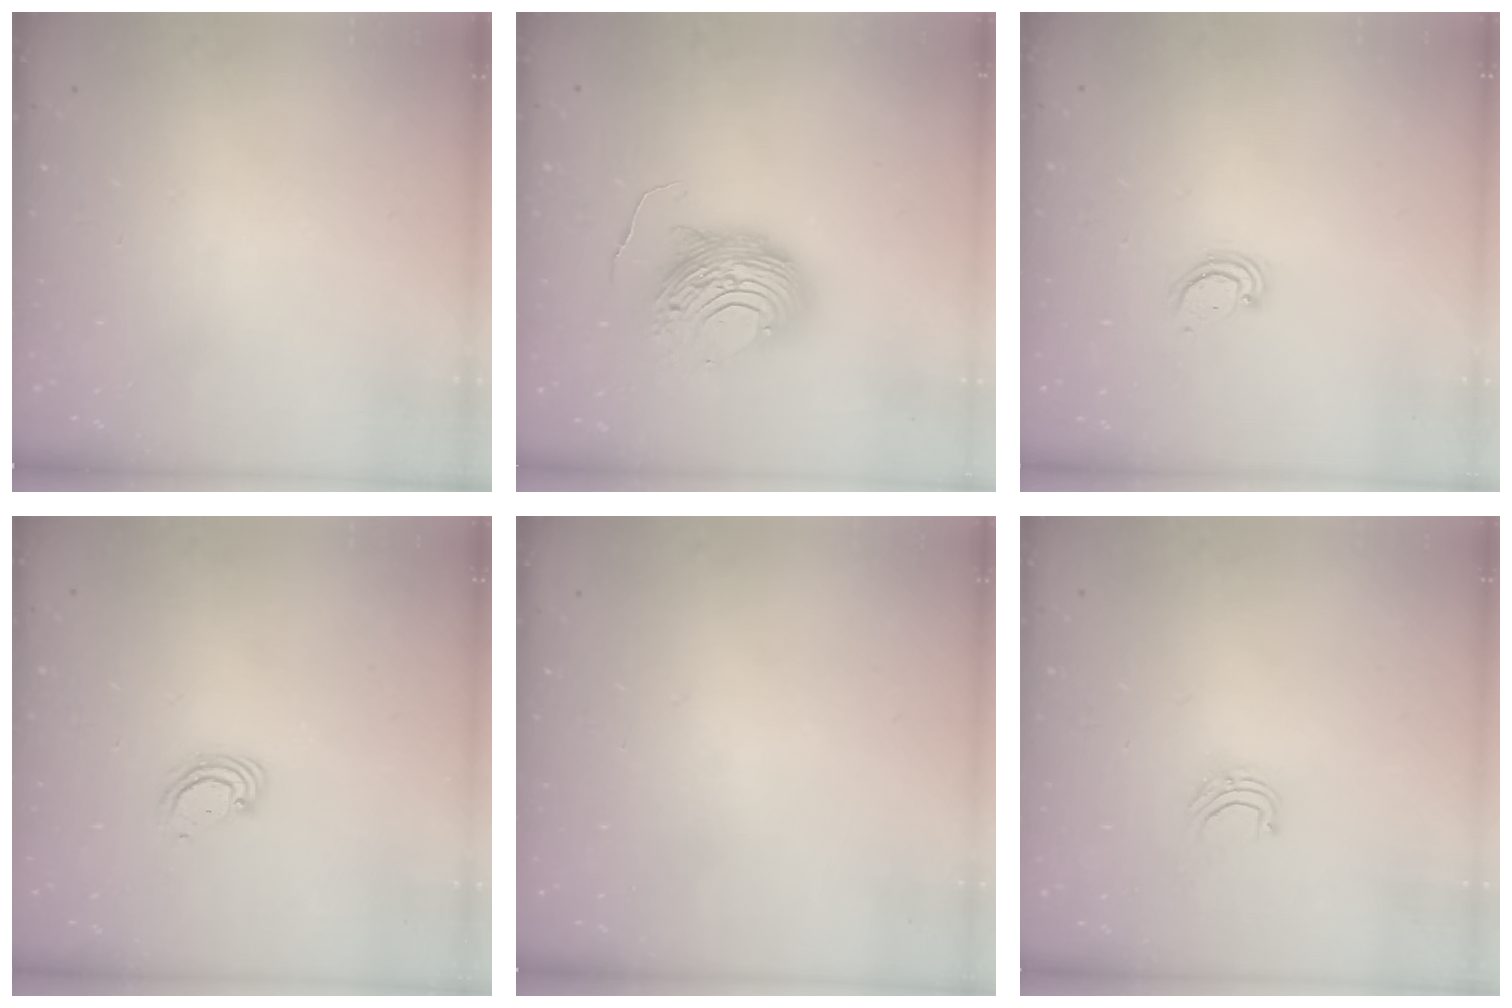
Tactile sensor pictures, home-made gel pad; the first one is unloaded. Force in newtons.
{"total": 11.2, "press": 11.1, "slide": 1.1}
{"total": 2.3, "press": 2.3, "slide": 0.3}
{"total": 4.4, "press": 4.4, "slide": 0.5}
{"total": 0.0}
{"total": 4.8, "press": 4.8, "slide": 0.3}